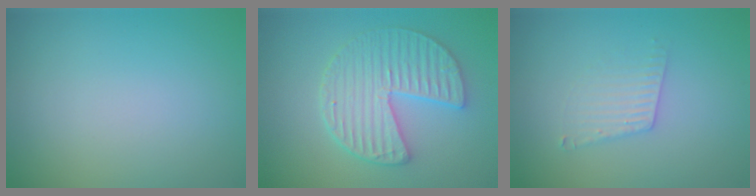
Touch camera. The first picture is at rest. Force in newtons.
{"total": 4.5, "press": 4.1, "slide": 2.0}
{"total": 2.0, "press": 2.0, "slide": 0.1}